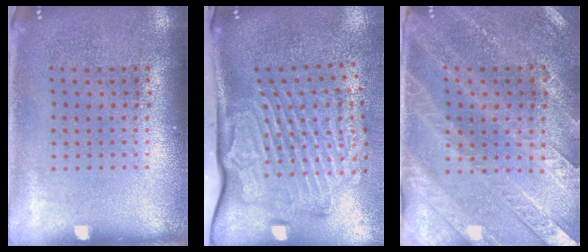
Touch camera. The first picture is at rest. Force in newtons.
{"total": 3.3, "press": 2.3, "slide": 2.4}
{"total": 2.9, "press": 2.7, "slide": 1.1}